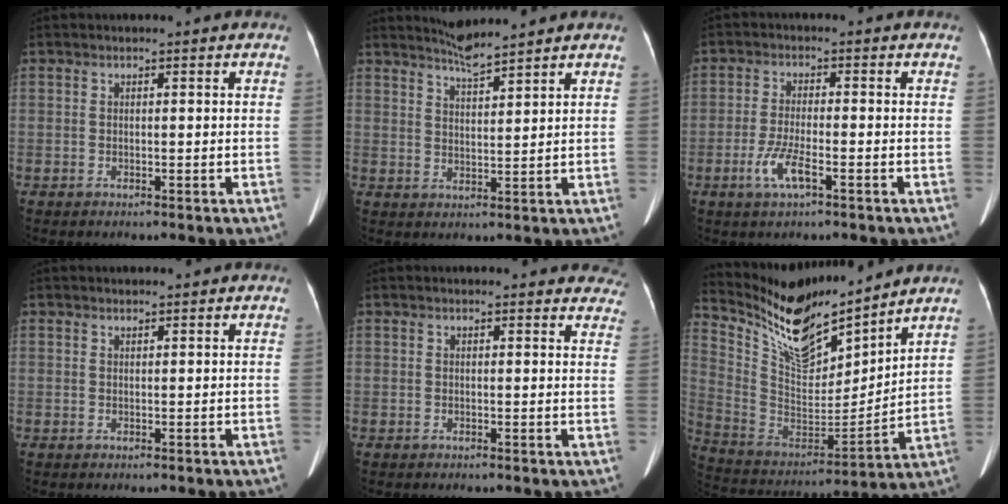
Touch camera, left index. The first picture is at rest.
{"total": 4.4, "force": [4.2, -0.5, 1.2], "torque": [-0.029, 0.000, 0.081]}
{"total": 4.7, "force": [-2.4, 0.7, 4.0], "torque": [-0.091, -0.008, -0.044]}
{"total": 0.6, "force": [0.6, 0.1, 0.1], "torque": [-0.011, 0.003, 0.014]}
{"total": 11.5, "force": [10.8, 3.0, 2.3], "torque": [0.013, -0.007, 0.093]}
{"total": 16.4, "force": [14.4, 3.2, 7.1], "torque": [-0.148, -0.010, 0.278]}